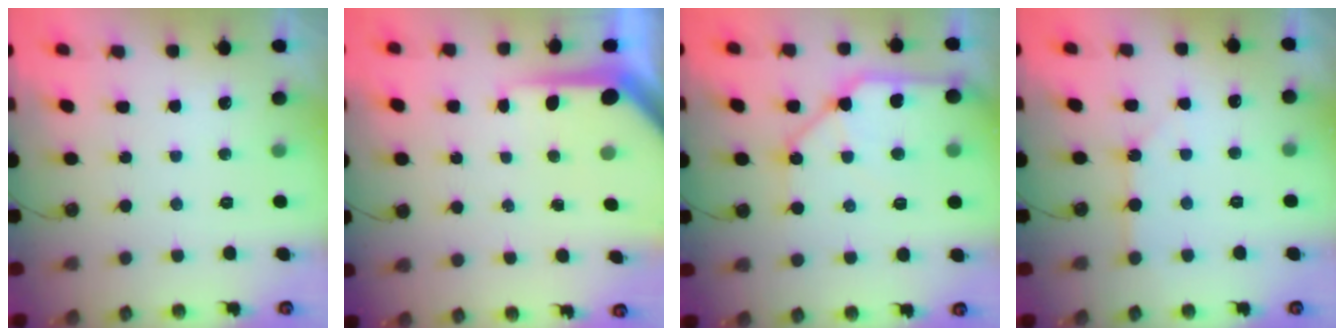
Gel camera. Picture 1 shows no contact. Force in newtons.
{"total": 7.4, "press": 7.4, "slide": 0.7}
{"total": 12.3, "press": 12.2, "slide": 1.6}
{"total": 1.8, "press": 1.8, "slide": 0.1}